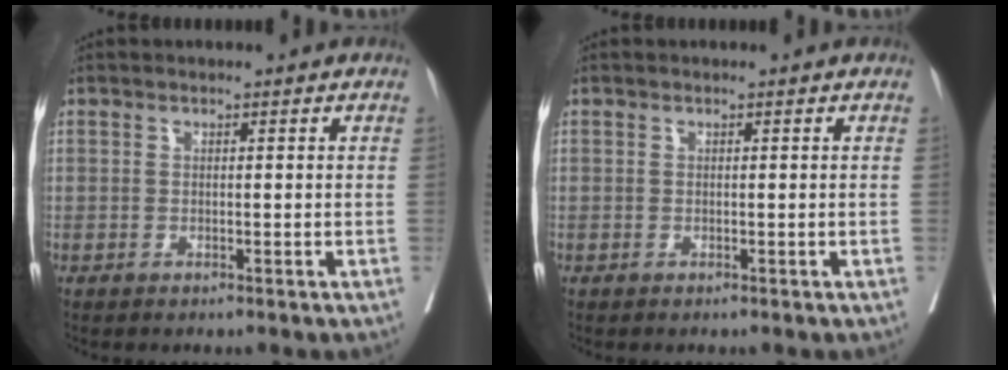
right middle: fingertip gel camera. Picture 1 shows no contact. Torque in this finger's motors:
{"motor_torque": [-0.36, -0.15, 0.02, -0.01]}